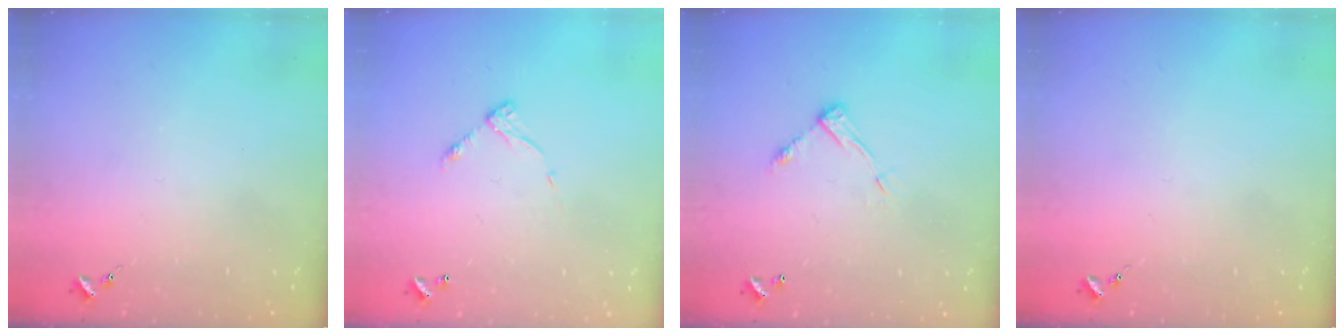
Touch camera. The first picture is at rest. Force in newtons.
{"total": 7.1, "press": 7.1, "slide": 0.5}
{"total": 7.9, "press": 7.9, "slide": 0.3}
{"total": 0.0}